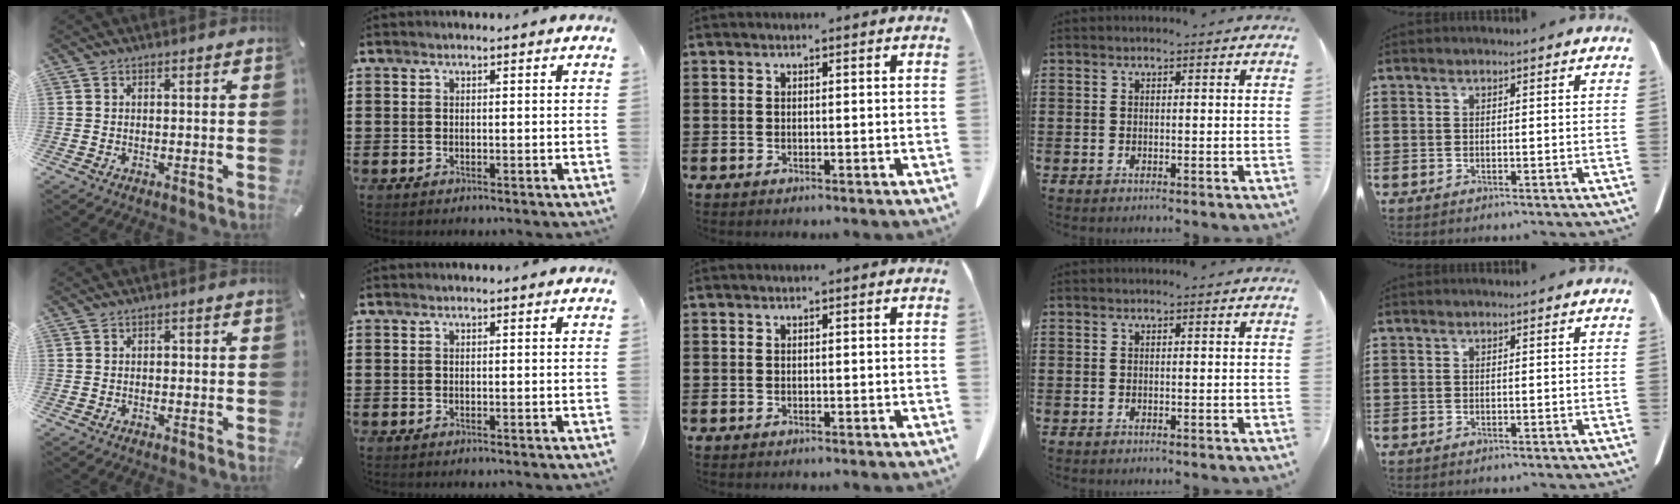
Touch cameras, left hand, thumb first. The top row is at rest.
{"thumb": {"total": 0.6, "force": [-0.1, 0.6, 0.3], "torque": [-0.006, 0.003, -0.004]}}